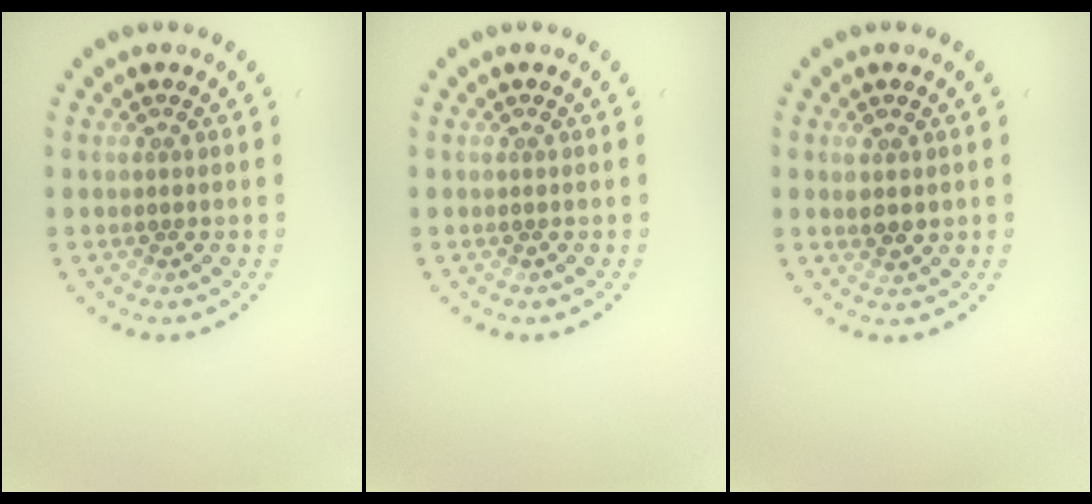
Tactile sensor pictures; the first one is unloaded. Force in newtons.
{"total": 0.0}
{"total": 1.8, "press": 1.7, "slide": 0.6}